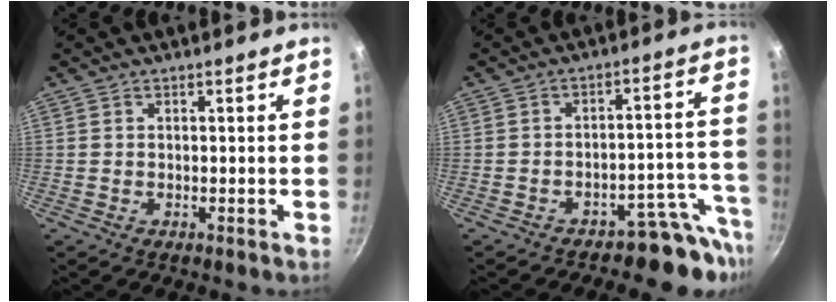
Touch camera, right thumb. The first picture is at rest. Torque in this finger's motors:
{"motor_torque": [-0.17, 0.07, -0.11, -0.10, 0.03]}